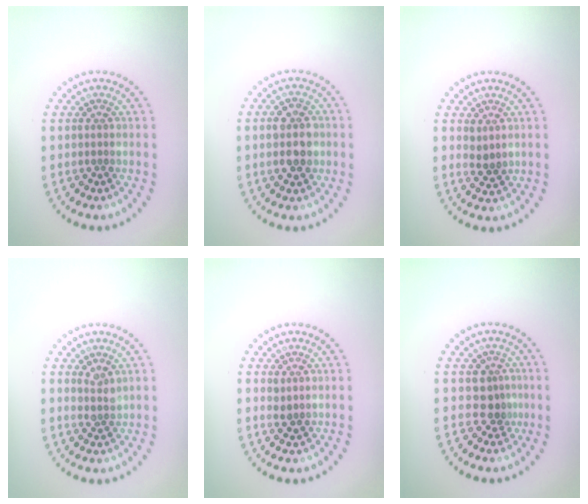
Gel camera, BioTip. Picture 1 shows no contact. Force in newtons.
{"total": 3.0, "press": 3.0, "slide": 0.3}
{"total": 1.4, "press": 1.2, "slide": 0.7}
{"total": 1.3, "press": 1.1, "slide": 0.7}
{"total": 1.0, "press": 1.0, "slide": 0.4}
{"total": 2.3, "press": 1.8, "slide": 1.5}